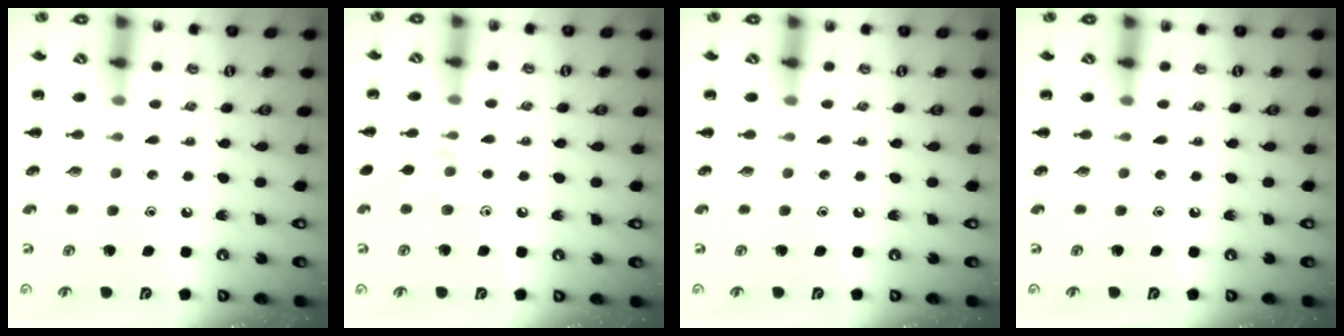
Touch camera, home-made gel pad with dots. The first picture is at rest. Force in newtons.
{"total": 7.3, "press": 7.0, "slide": 1.8}
{"total": 0.0}
{"total": 0.0}